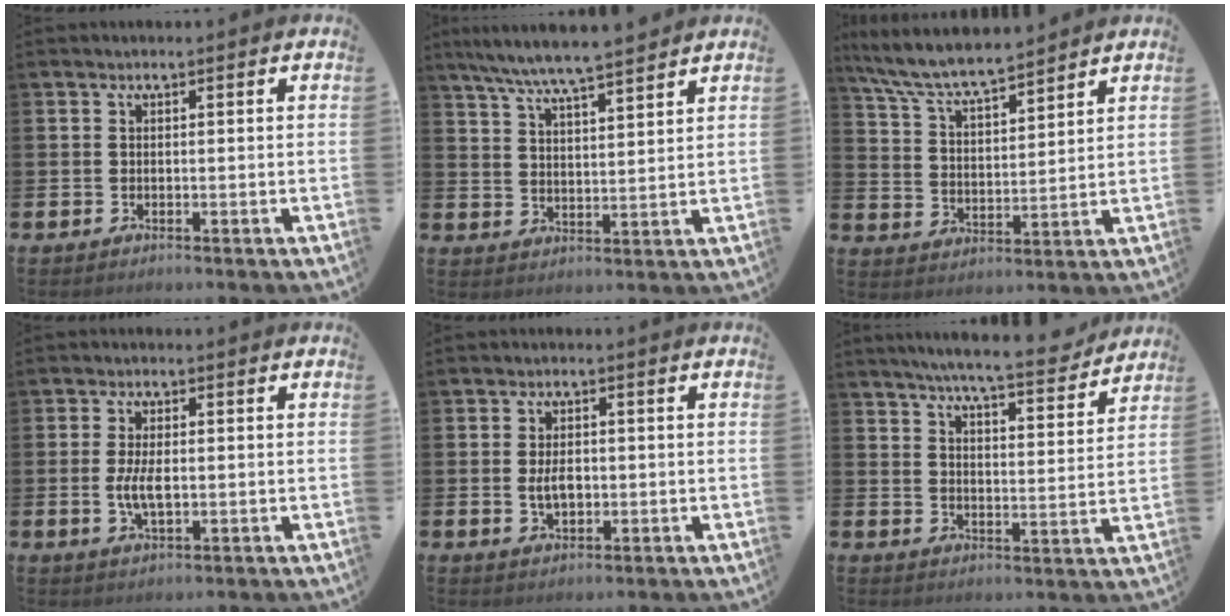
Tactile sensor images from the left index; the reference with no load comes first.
{"total": 7.1, "force": [6.8, 0.1, 2.1], "torque": [-0.064, -0.032, 0.122]}
{"total": 7.4, "force": [7.0, 0.9, 2.3], "torque": [-0.079, -0.041, 0.124]}
{"total": 4.1, "force": [-0.2, 1.8, 3.7], "torque": [-0.070, 0.000, -0.008]}
{"total": 3.3, "force": [0.0, 2.0, 2.7], "torque": [-0.039, 0.002, -0.004]}
{"total": 7.3, "force": [6.8, 0.3, 2.5], "torque": [-0.055, -0.044, 0.116]}